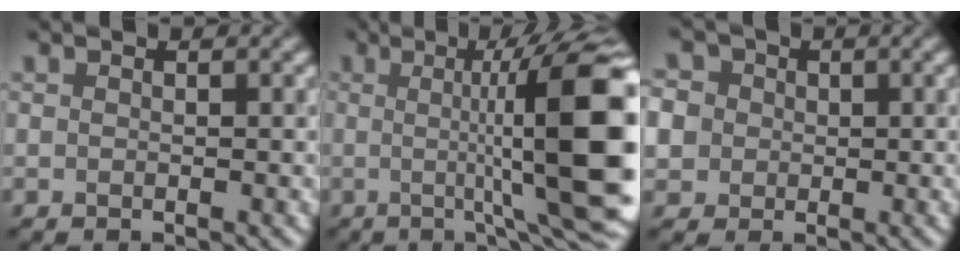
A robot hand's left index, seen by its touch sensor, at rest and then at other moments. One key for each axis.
{"total": 15.0, "fx": 0.8, "fy": 3.5, "fz": 14.6, "tx": -0.167, "ty": 0.003, "tz": 0.014}
{"total": 7.5, "fx": 1.7, "fy": 6.6, "fz": 3.1, "tx": -0.065, "ty": 0.032, "tz": 0.001}